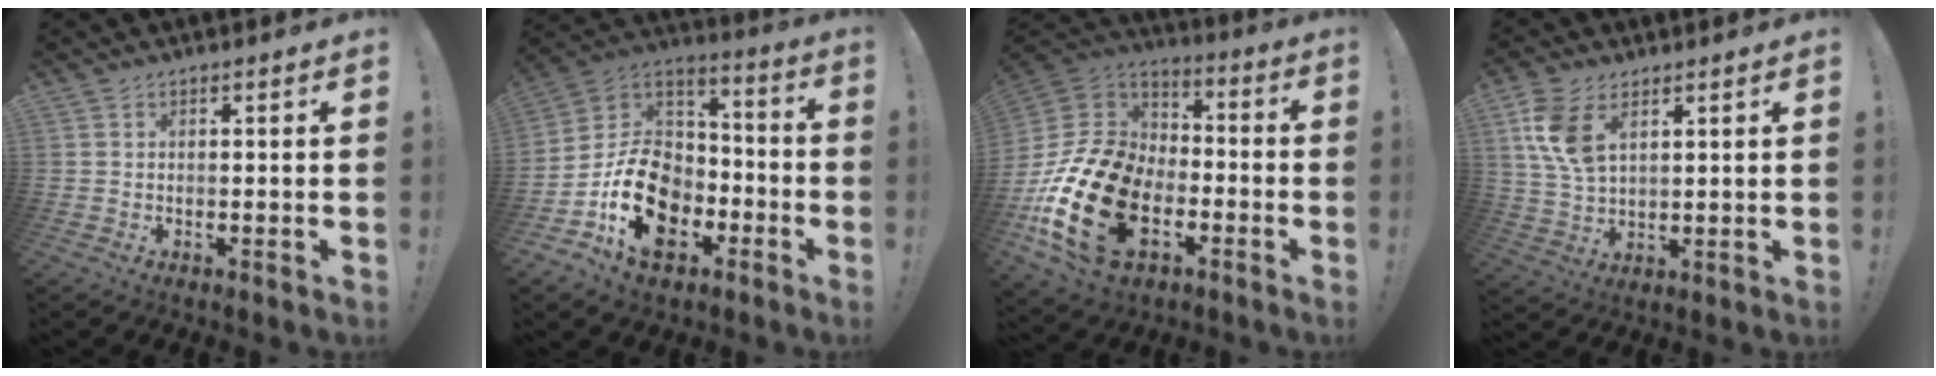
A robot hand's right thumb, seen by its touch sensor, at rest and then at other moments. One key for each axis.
{"total": 20.0, "fx": -8.2, "fy": 14.4, "fz": 11.2, "tx": -0.183, "ty": 0.049, "tz": -0.128}
{"total": 27.4, "fx": -9.3, "fy": 16.9, "fz": 19.4, "tx": -0.388, "ty": 0.056, "tz": -0.144}
{"total": 10.1, "fx": 4.6, "fy": 5.8, "fz": 6.8, "tx": -0.140, "ty": -0.007, "tz": 0.089}